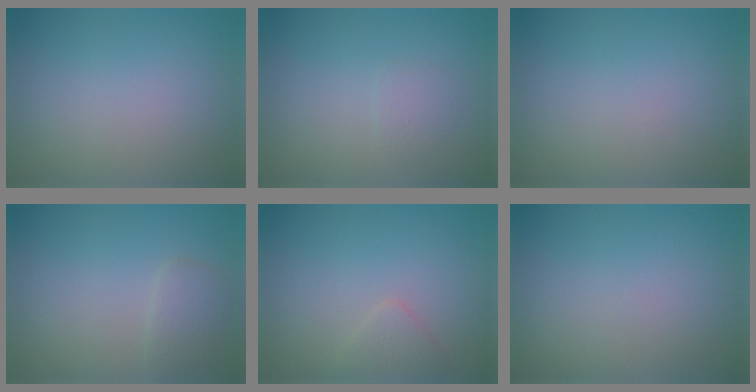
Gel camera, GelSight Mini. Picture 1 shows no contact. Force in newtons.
{"total": 0.9, "press": 0.9, "slide": 0.1}
{"total": 0.0}
{"total": 1.7, "press": 1.7, "slide": 0.1}
{"total": 1.4, "press": 1.4, "slide": 0.1}
{"total": 0.0}